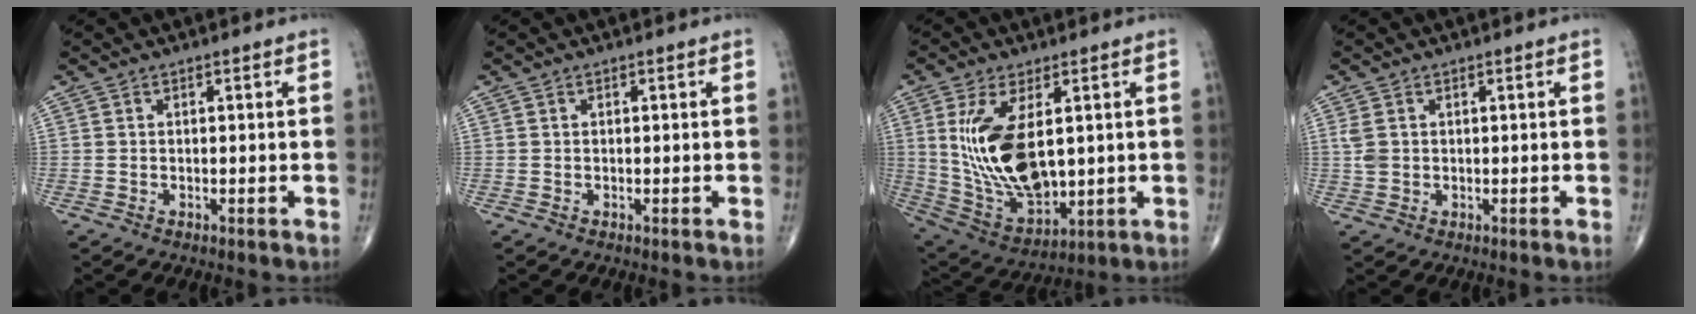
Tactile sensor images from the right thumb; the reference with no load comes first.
{"total": 0.0}
{"total": 17.3, "force": [2.7, 8.8, 14.7], "torque": [-0.272, -0.019, 0.074]}
{"total": 2.6, "force": [0.6, 2.0, 1.6], "torque": [-0.036, 0.001, 0.016]}